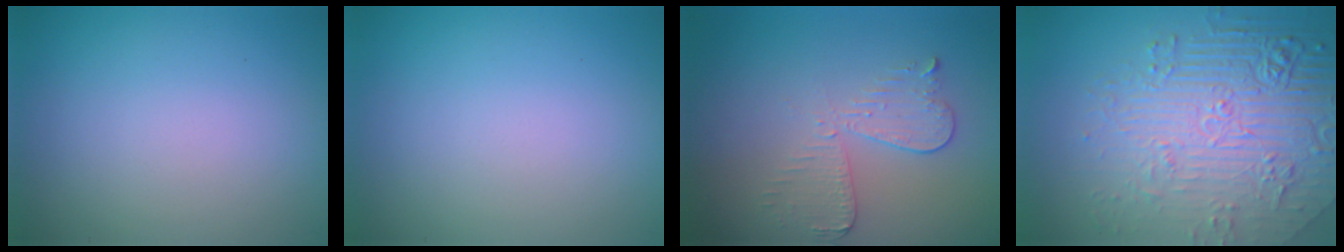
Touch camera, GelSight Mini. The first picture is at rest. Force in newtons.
{"total": 0.0}
{"total": 3.0, "press": 2.7, "slide": 1.3}
{"total": 9.0, "press": 6.1, "slide": 6.6}